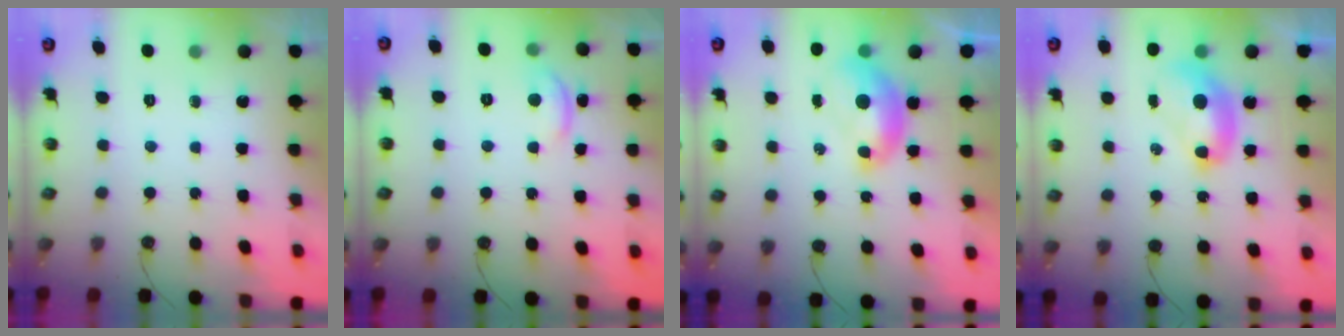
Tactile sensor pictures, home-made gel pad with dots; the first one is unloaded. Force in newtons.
{"total": 1.4, "press": 1.3, "slide": 0.5}
{"total": 1.5, "press": 1.4, "slide": 0.6}
{"total": 2.5, "press": 2.5, "slide": 0.1}